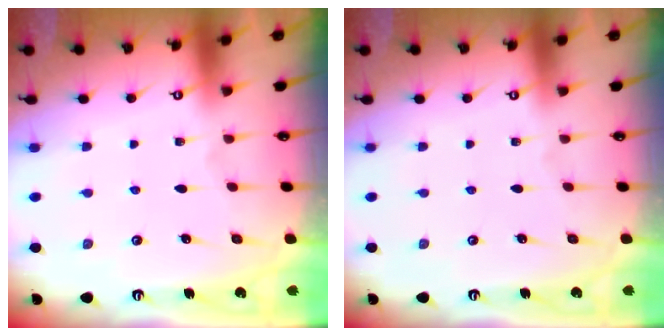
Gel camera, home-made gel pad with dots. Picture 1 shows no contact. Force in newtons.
{"total": 0.0}